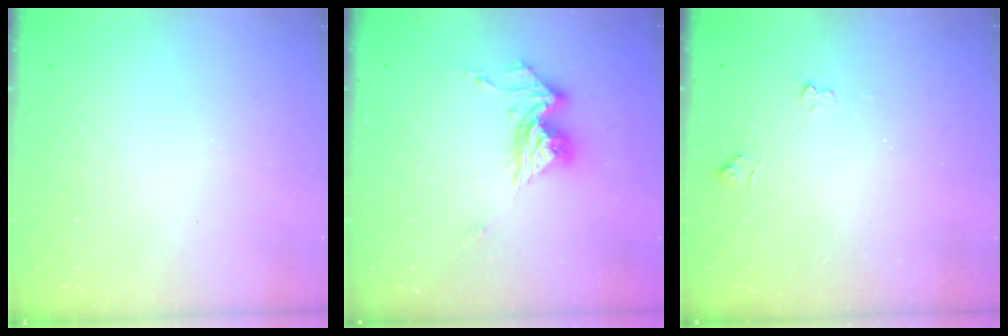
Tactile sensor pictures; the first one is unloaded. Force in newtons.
{"total": 12.3, "press": 12.3, "slide": 1.4}
{"total": 3.6, "press": 3.6, "slide": 0.4}